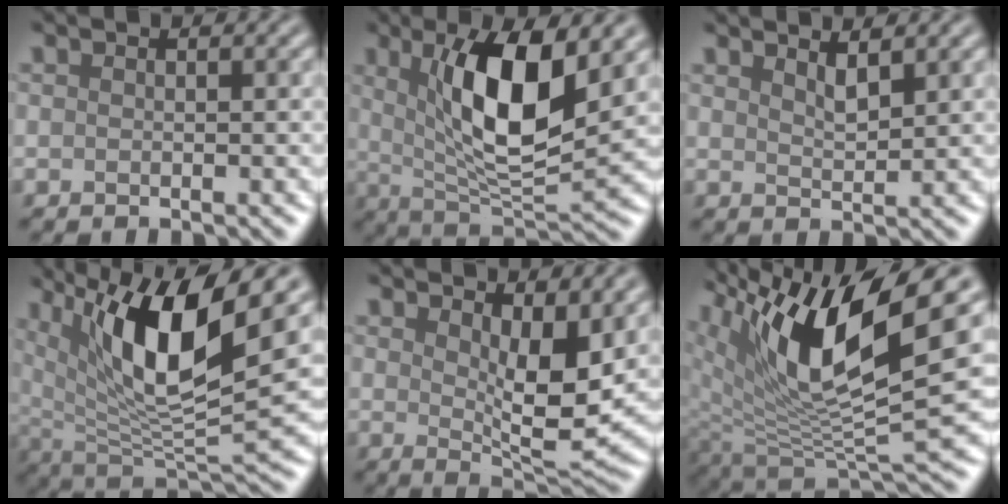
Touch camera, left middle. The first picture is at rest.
{"total": 9.3, "force": [2.5, 2.9, 8.5], "torque": [-0.140, -0.014, 0.047]}
{"total": 1.9, "force": [1.6, 0.4, 1.0], "torque": [-0.015, -0.001, 0.027]}
{"total": 11.8, "force": [5.0, 3.4, 10.1], "torque": [-0.175, -0.009, 0.094]}
{"total": 6.3, "force": [1.7, 2.3, 5.6], "torque": [-0.089, -0.018, 0.033]}
{"total": 12.0, "force": [5.5, 3.9, 9.9], "torque": [-0.184, -0.008, 0.108]}